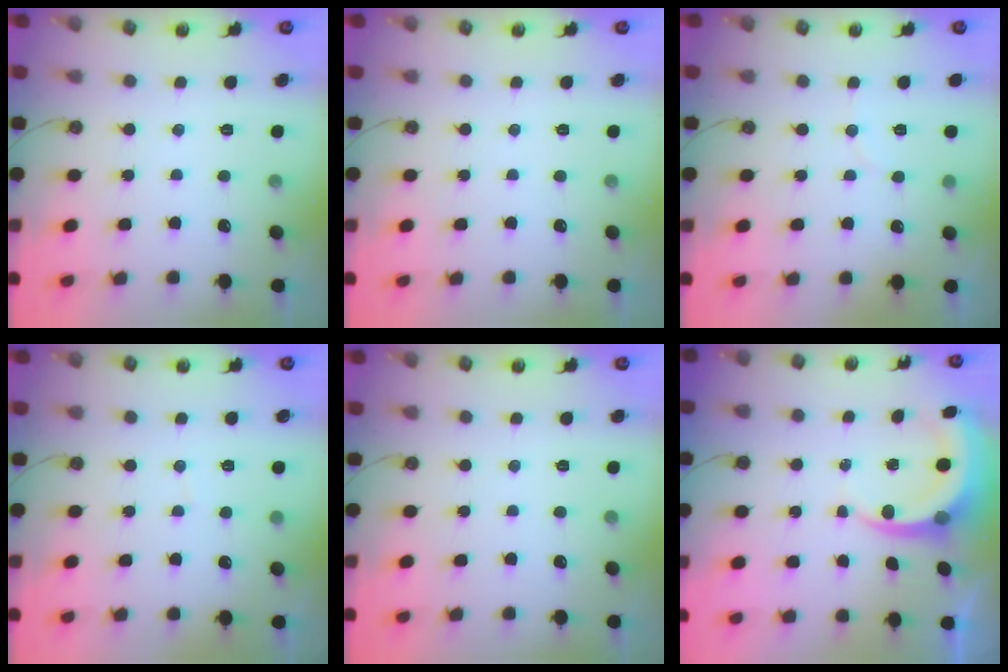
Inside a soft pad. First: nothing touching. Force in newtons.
{"total": 0.0}
{"total": 2.4, "press": 2.3, "slide": 0.7}
{"total": 2.6, "press": 2.6, "slide": 0.3}
{"total": 0.0}
{"total": 5.9, "press": 5.9, "slide": 0.6}